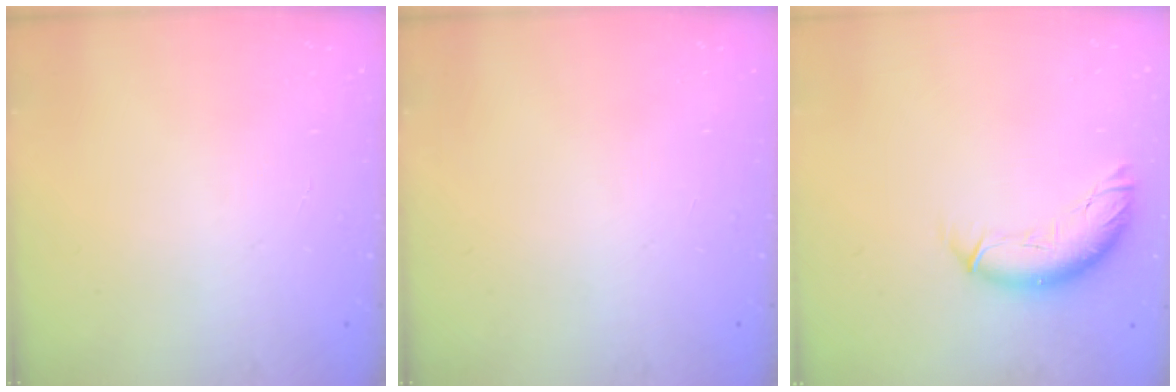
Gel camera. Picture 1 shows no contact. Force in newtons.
{"total": 0.0}
{"total": 10.3, "press": 10.2, "slide": 1.2}